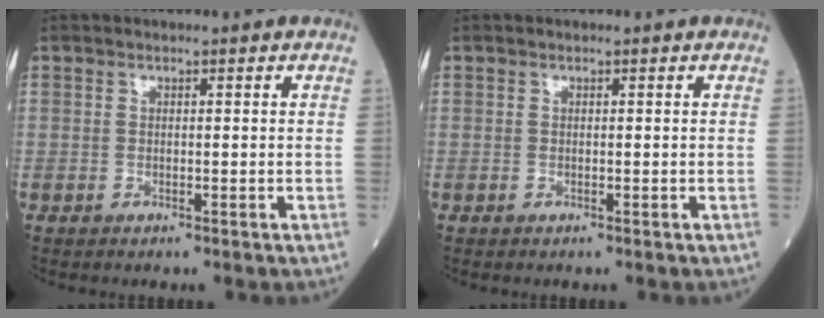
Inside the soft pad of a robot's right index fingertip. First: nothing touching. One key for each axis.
{"total": 0.0}